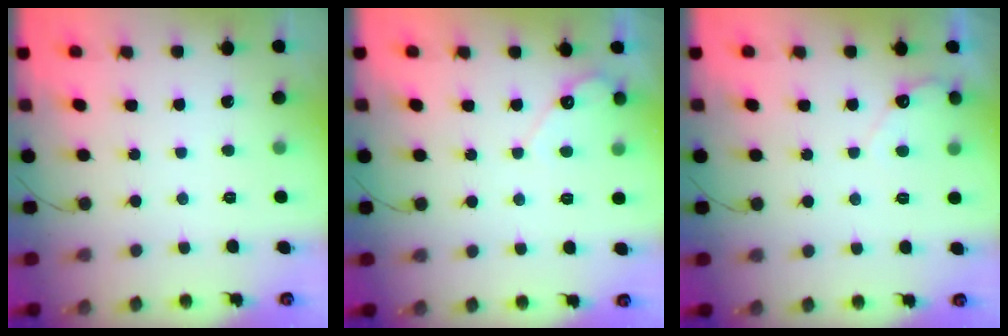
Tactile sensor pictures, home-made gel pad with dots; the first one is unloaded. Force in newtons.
{"total": 3.8, "press": 3.8, "slide": 0.2}
{"total": 3.3, "press": 3.3, "slide": 0.2}